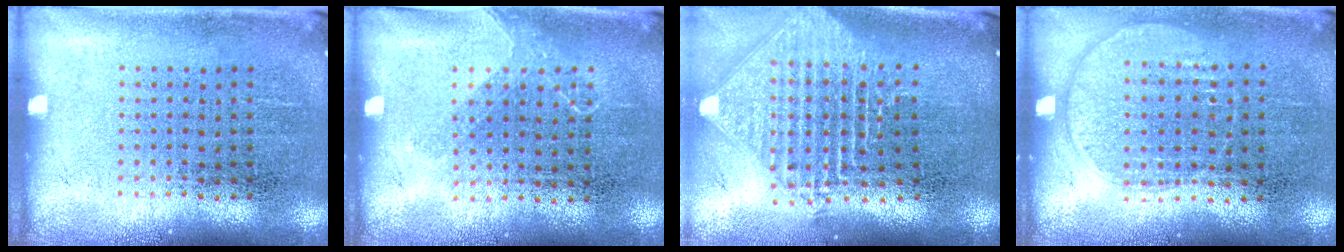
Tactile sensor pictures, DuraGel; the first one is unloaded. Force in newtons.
{"total": 1.1, "press": 0.8, "slide": 0.7}
{"total": 2.3, "press": 1.8, "slide": 1.5}
{"total": 1.0, "press": 0.9, "slide": 0.4}